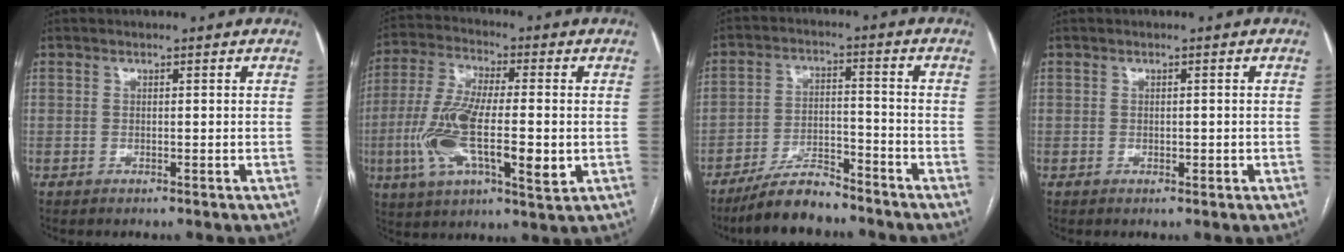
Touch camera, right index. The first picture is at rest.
{"total": 16.1, "force": [-2.5, 4.6, 15.2], "torque": [-0.305, -0.004, -0.043]}
{"total": 8.2, "force": [-7.1, 2.1, 3.4], "torque": [-0.062, -0.006, -0.129]}
{"total": 1.0, "force": [-0.2, 0.7, 0.7], "torque": [-0.006, 0.001, 0.000]}